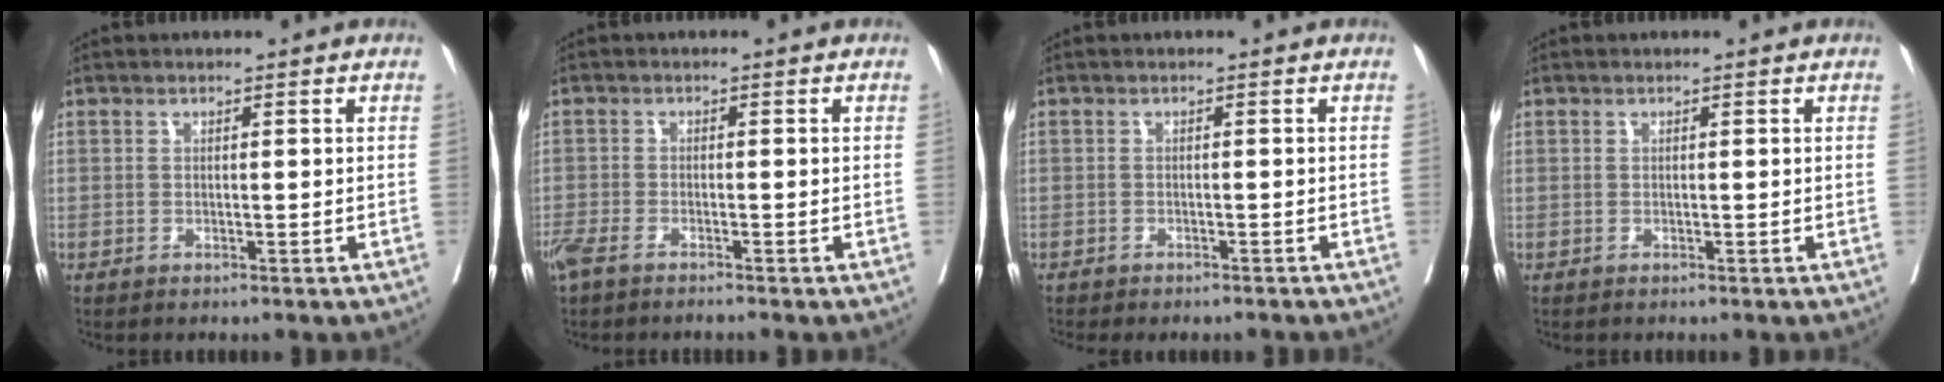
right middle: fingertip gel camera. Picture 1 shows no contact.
{"total": 4.4, "force": [-3.5, 0.7, 2.5], "torque": [-0.047, -0.009, -0.063]}
{"total": 4.1, "force": [-3.7, 0.9, 1.4], "torque": [-0.016, -0.003, -0.049]}
{"total": 0.0}